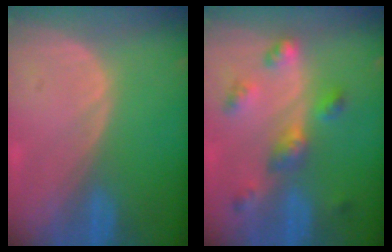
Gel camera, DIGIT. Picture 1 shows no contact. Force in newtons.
{"total": 6.3, "press": 5.7, "slide": 2.7}